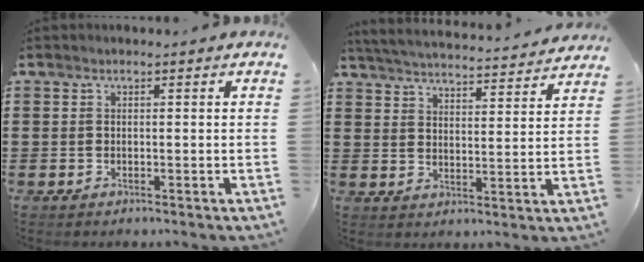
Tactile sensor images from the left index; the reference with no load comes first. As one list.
[{"total": 4.3, "force": [4.2, -0.4, 0.5], "torque": [-0.033, -0.037, 0.068]}]